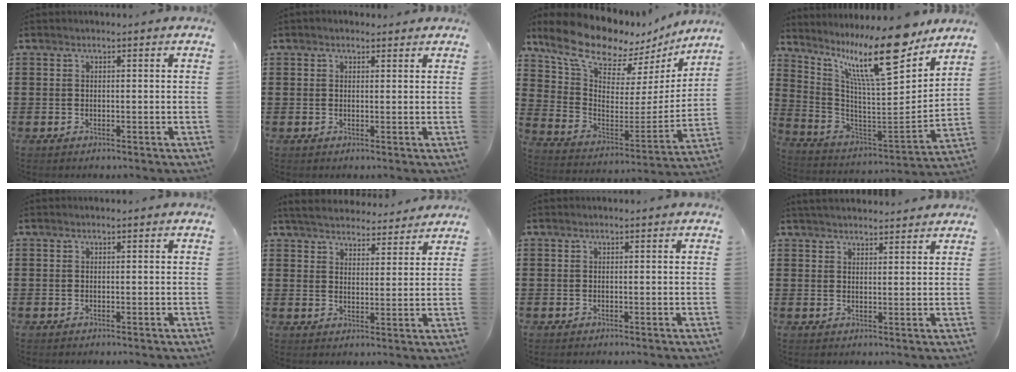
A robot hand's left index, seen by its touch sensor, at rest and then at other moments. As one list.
[{"total": 1.0, "force": [0.8, 0.5, 0.2], "torque": [-0.005, 0.005, 0.015]}, {"total": 10.8, "force": [9.8, 3.1, 3.4], "torque": [-0.095, -0.075, 0.169]}, {"total": 16.2, "force": [11.7, 3.3, 10.7], "torque": [-0.216, -0.069, 0.196]}, {"total": 0.0}, {"total": 4.6, "force": [4.5, 0.6, 0.7], "torque": [-0.035, -0.022, 0.079]}, {"total": 0.0}, {"total": 2.6, "force": [2.6, 0.1, 0.2], "torque": [-0.010, -0.003, 0.051]}]